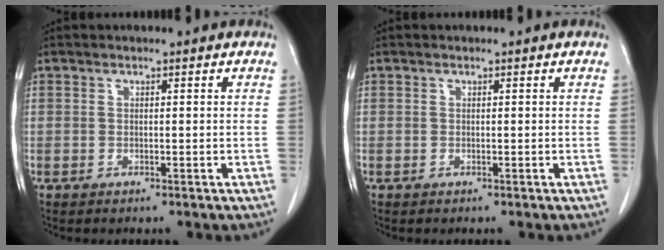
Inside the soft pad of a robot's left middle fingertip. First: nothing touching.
{"total": 0.0}